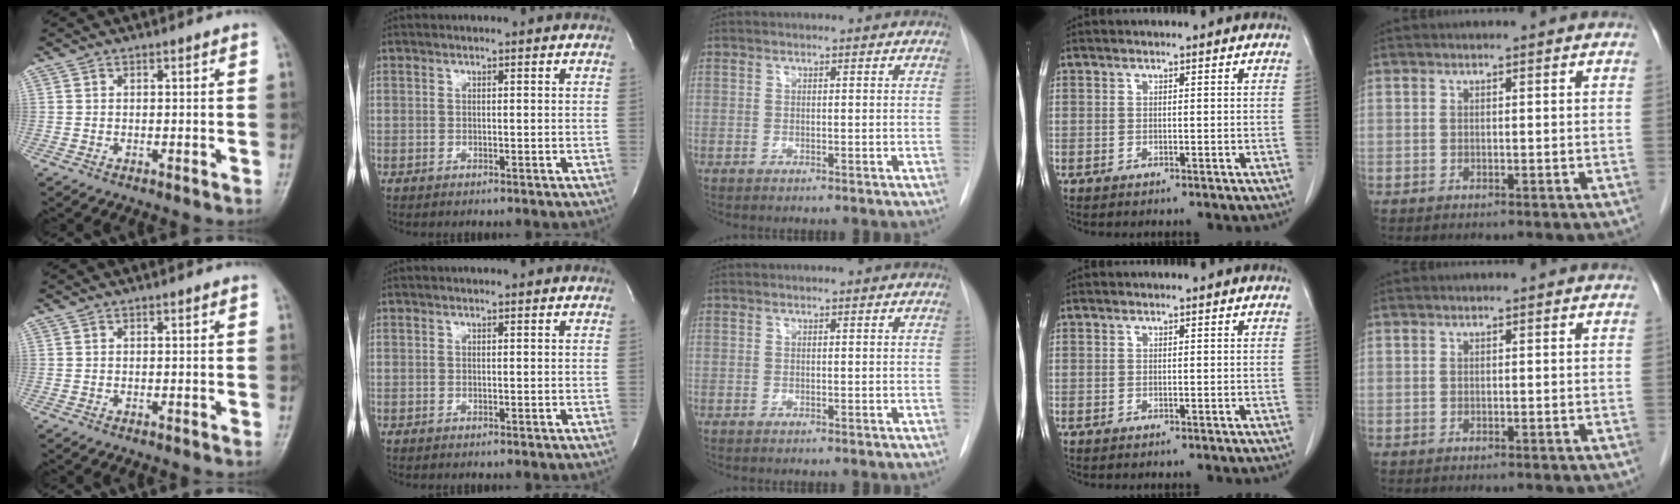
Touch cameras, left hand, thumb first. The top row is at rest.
{}